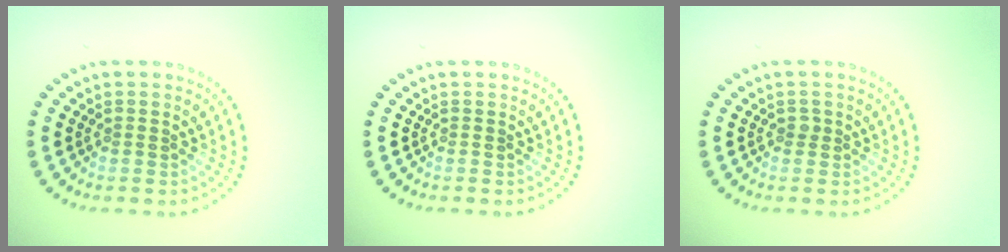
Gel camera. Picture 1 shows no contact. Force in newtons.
{"total": 0.0}
{"total": 0.6, "press": 0.5, "slide": 0.4}